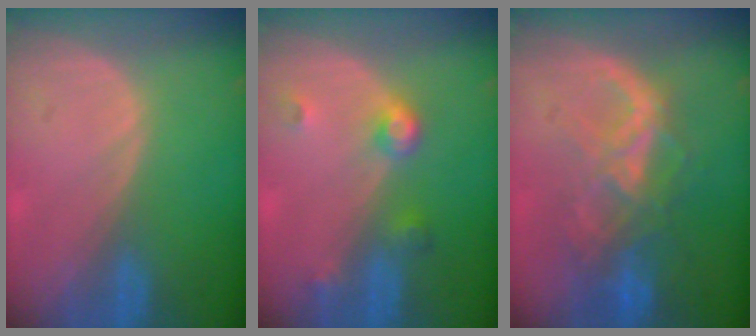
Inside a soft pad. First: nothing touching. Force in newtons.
{"total": 3.9, "press": 3.6, "slide": 1.4}
{"total": 8.8, "press": 7.5, "slide": 4.6}